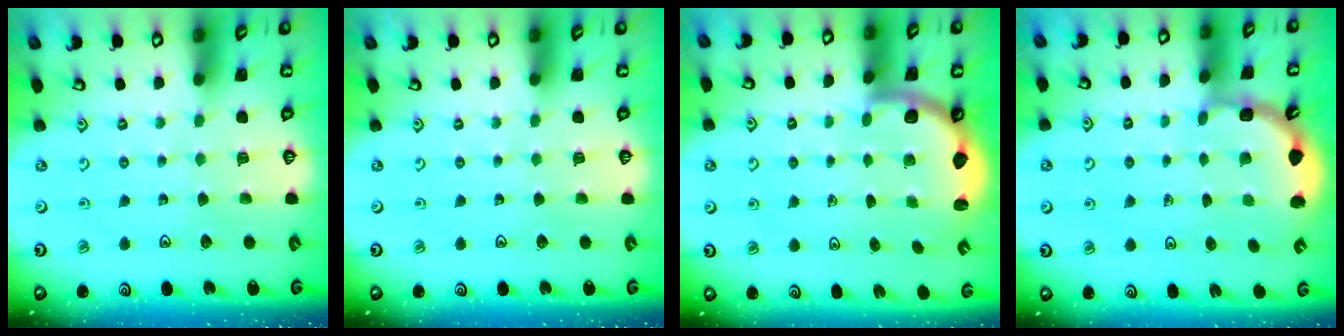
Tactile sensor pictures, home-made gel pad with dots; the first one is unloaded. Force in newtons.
{"total": 0.0}
{"total": 2.5, "press": 2.4, "slide": 0.7}
{"total": 2.8, "press": 2.8, "slide": 0.6}